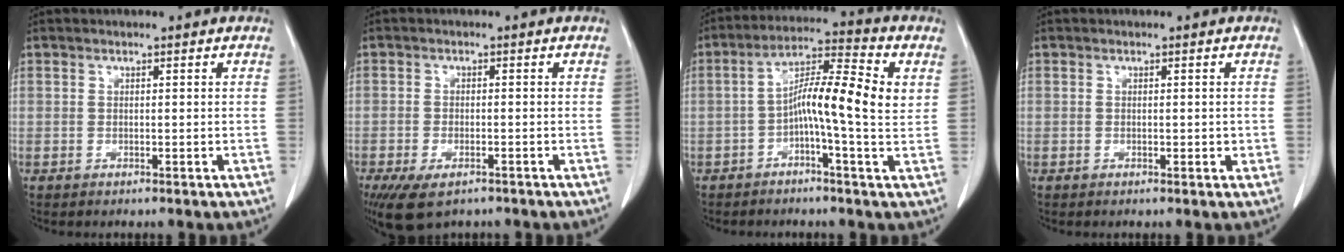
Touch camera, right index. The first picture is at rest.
{"total": 7.1, "force": [-4.8, 3.0, 4.3], "torque": [-0.075, -0.012, -0.073]}
{"total": 10.7, "force": [0.6, 1.0, 10.7], "torque": [-0.182, 0.033, 0.001]}
{"total": 1.1, "force": [-0.1, 0.7, 0.9], "torque": [-0.011, 0.000, 0.001]}